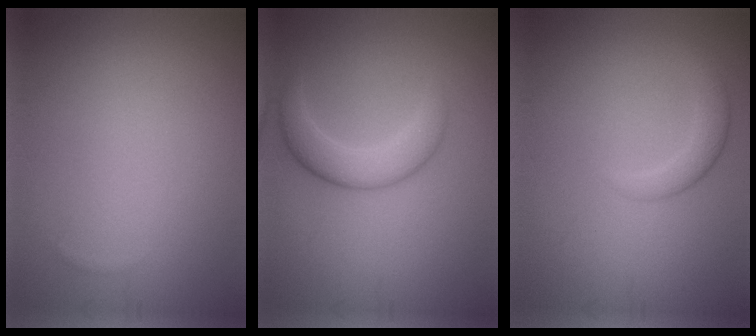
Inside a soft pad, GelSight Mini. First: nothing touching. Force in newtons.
{"total": 3.3, "press": 3.3, "slide": 0.2}
{"total": 1.8, "press": 1.8, "slide": 0.1}